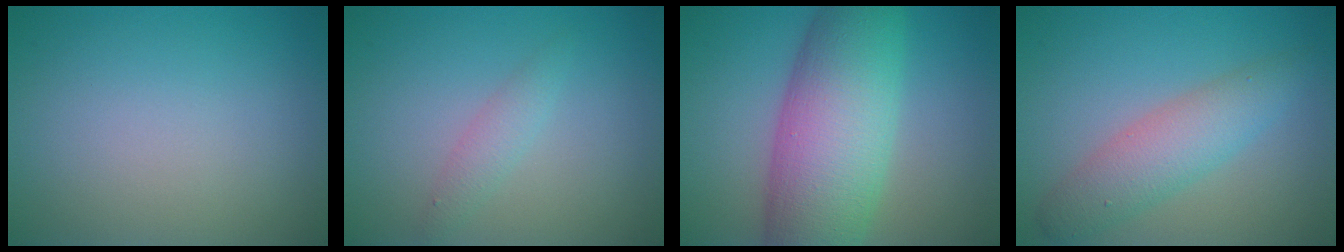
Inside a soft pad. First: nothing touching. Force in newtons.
{"total": 1.6, "press": 1.6, "slide": 0.1}
{"total": 11.2, "press": 11.2, "slide": 0.3}
{"total": 4.1, "press": 4.1, "slide": 0.0}